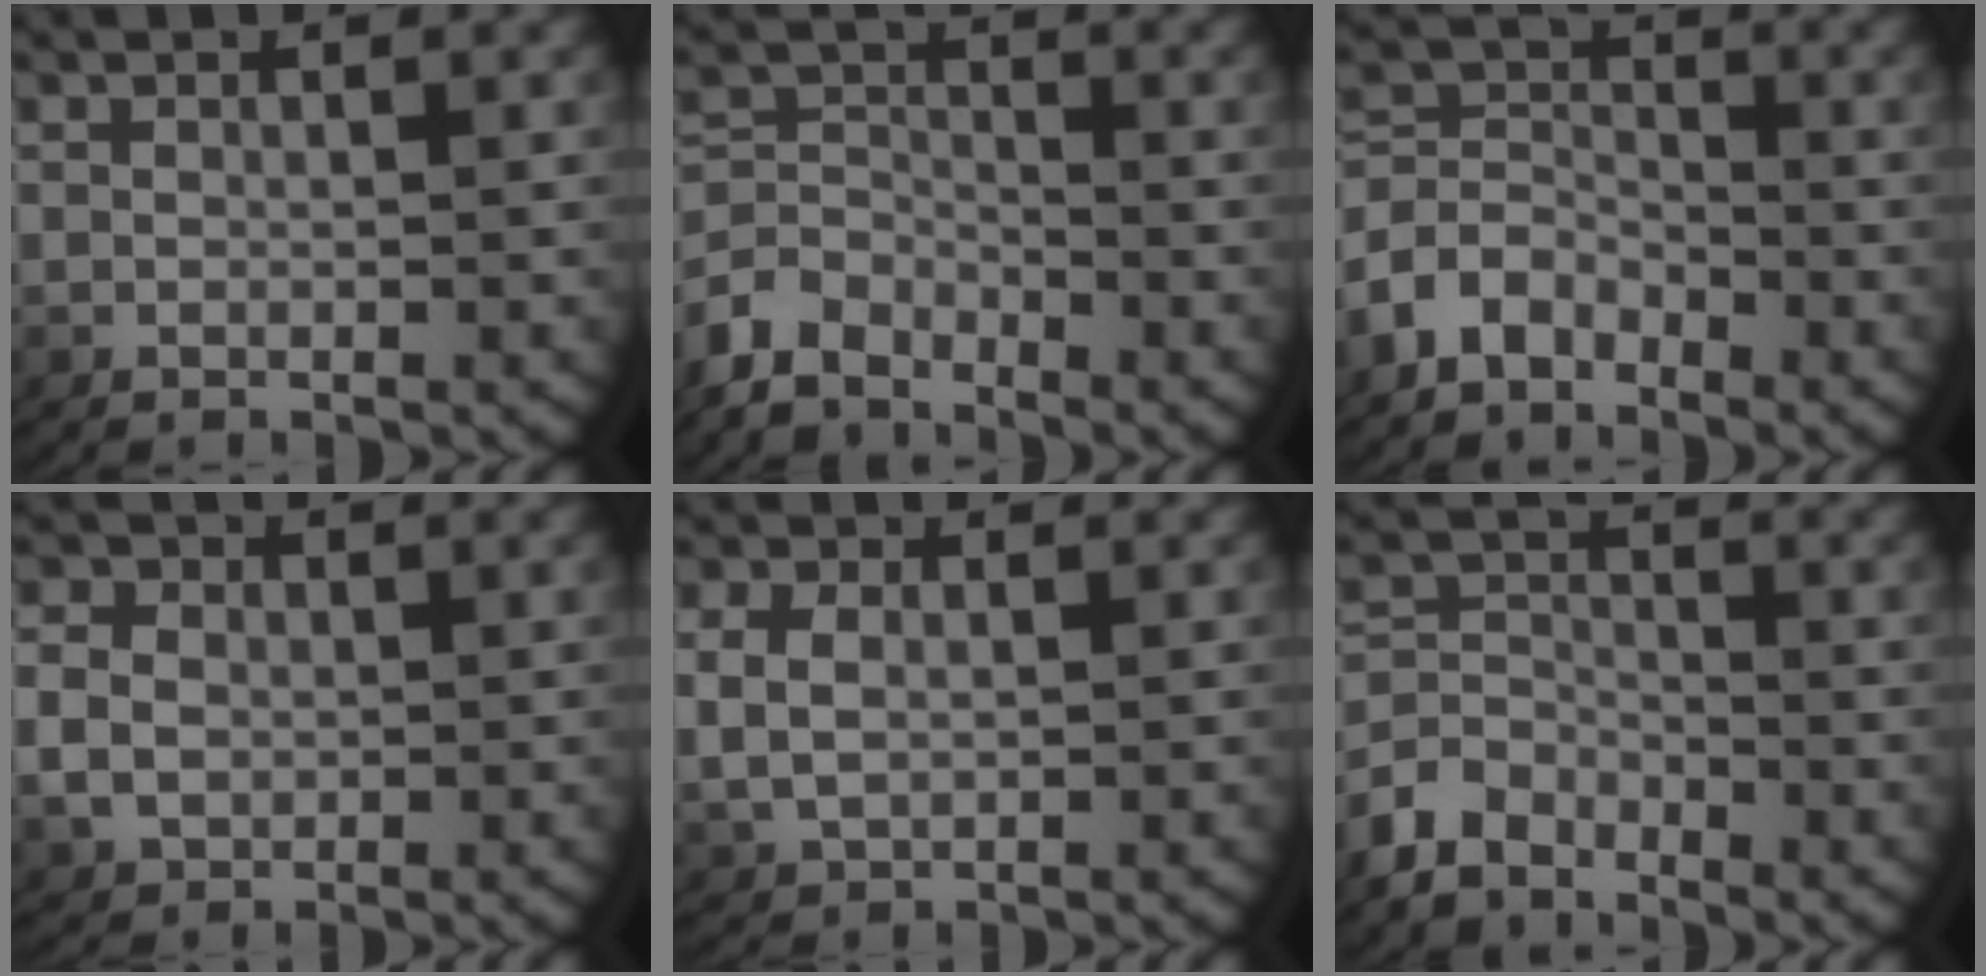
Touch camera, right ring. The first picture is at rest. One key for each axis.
{"total": 5.2, "fx": -3.2, "fy": 3.8, "fz": 1.5, "tx": -0.049, "ty": -0.032, "tz": -0.048}
{"total": 5.2, "fx": -1.8, "fy": 4.6, "fz": 1.7, "tx": -0.050, "ty": -0.023, "tz": -0.032}
{"total": 3.5, "fx": 0.0, "fy": 3.1, "fz": 1.5, "tx": -0.039, "ty": 0.004, "tz": 0.002}
{"total": 3.6, "fx": 0.6, "fy": 3.0, "fz": 1.8, "tx": -0.053, "ty": -0.003, "tz": 0.020}
{"total": 4.8, "fx": -3.1, "fy": 3.5, "fz": 1.1, "tx": -0.038, "ty": -0.025, "tz": -0.047}